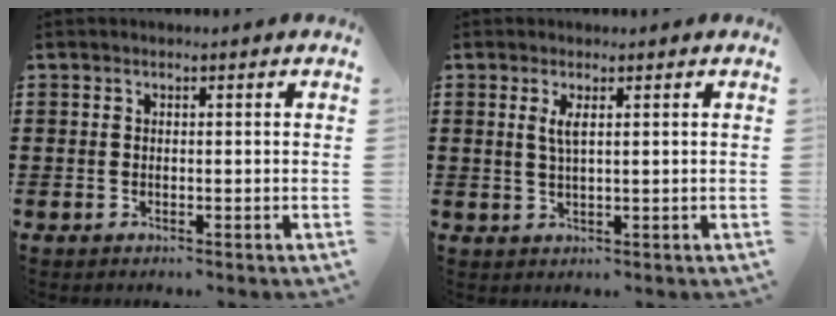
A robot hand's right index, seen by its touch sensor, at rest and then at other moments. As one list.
[{"total": 2.3, "force": [0.8, 0.4, 2.1], "torque": [-0.045, 0.001, 0.013]}]